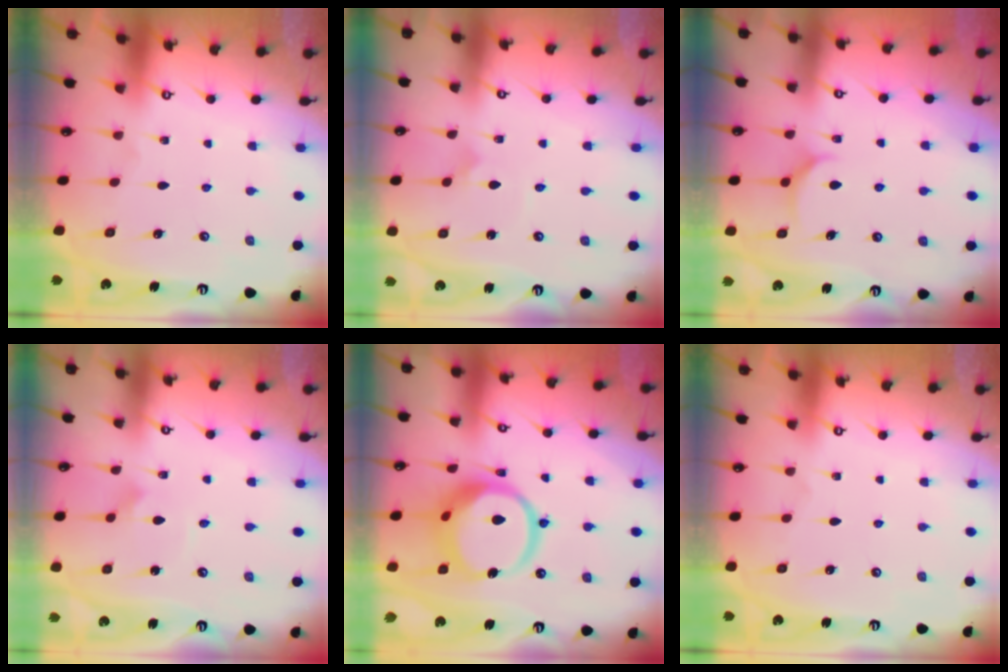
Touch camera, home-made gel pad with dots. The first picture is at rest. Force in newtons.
{"total": 1.4, "press": 1.4, "slide": 0.0}
{"total": 6.5, "press": 6.5, "slide": 0.6}
{"total": 3.1, "press": 3.1, "slide": 0.0}
{"total": 15.1, "press": 15.0, "slide": 1.7}
{"total": 0.0}